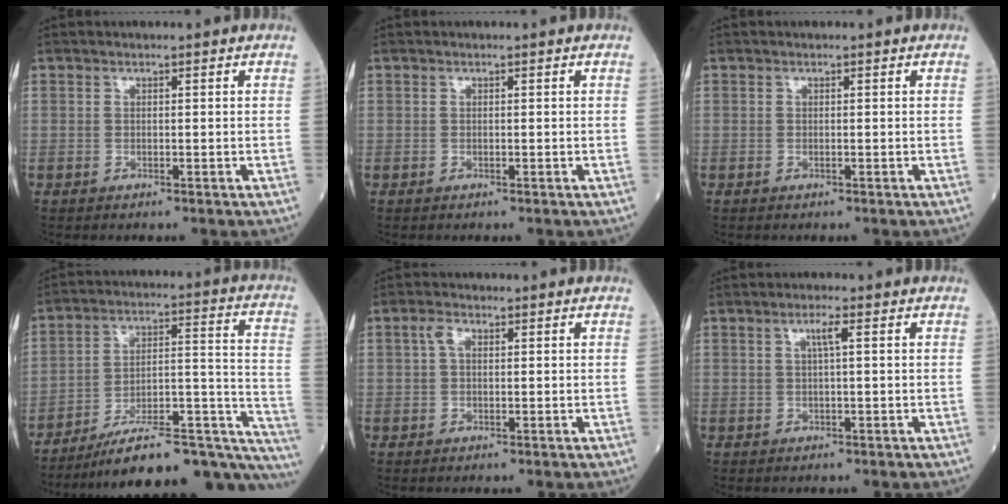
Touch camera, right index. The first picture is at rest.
{"total": 0.0}
{"total": 0.0}
{"total": 24.1, "force": [-20.2, 4.4, 12.3], "torque": [-0.090, 0.051, -0.290]}
{"total": 2.0, "force": [0.6, 1.1, 1.6], "torque": [-0.038, 0.012, 0.014]}
{"total": 2.1, "force": [0.7, -0.1, 2.0], "torque": [-0.039, 0.001, 0.012]}